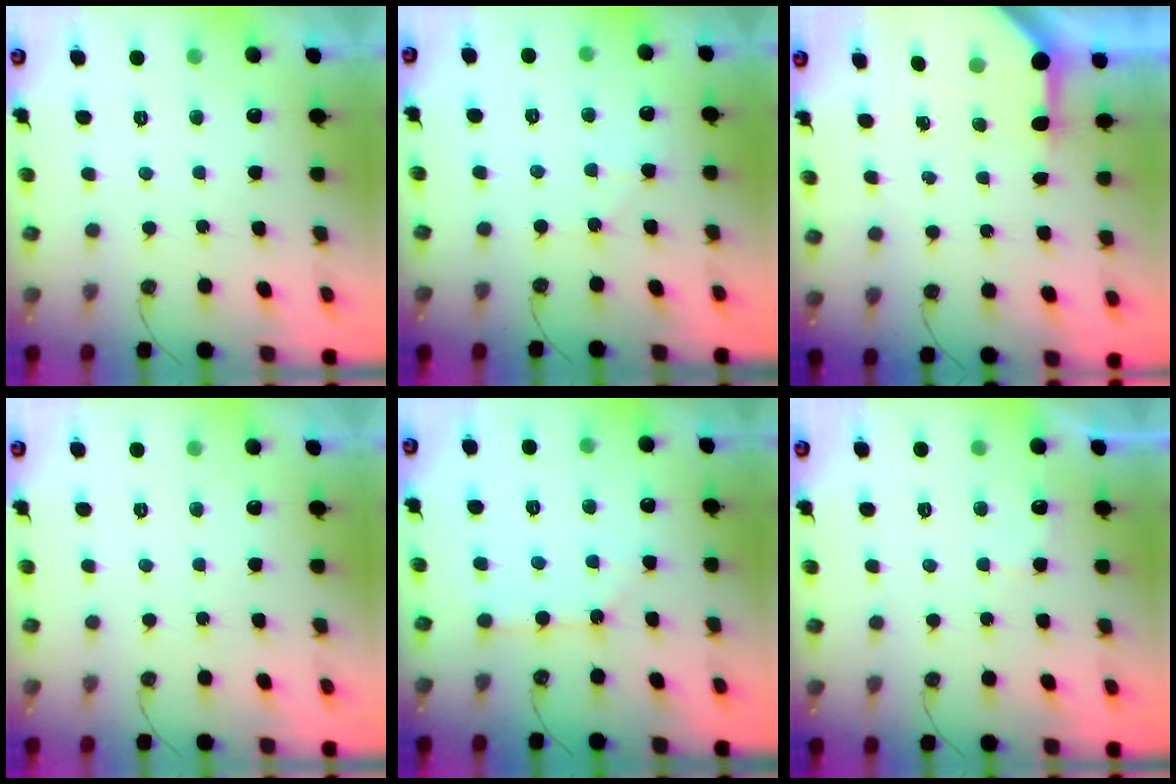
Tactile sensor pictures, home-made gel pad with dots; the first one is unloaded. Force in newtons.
{"total": 3.6, "press": 3.5, "slide": 0.6}
{"total": 3.5, "press": 3.5, "slide": 0.4}
{"total": 0.0}
{"total": 2.7, "press": 2.6, "slide": 0.5}
{"total": 3.3, "press": 3.2, "slide": 0.6}